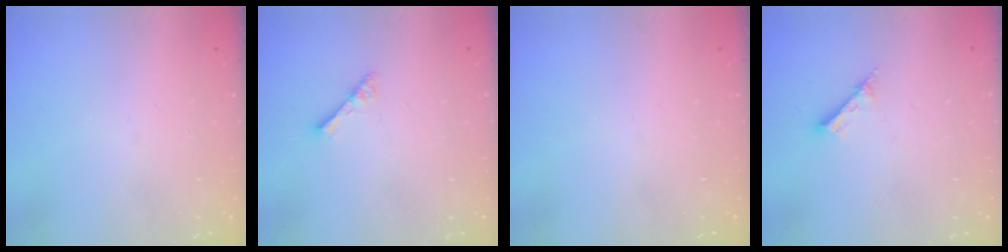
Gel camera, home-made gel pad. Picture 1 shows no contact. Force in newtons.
{"total": 3.3, "press": 3.3, "slide": 0.5}
{"total": 0.0}
{"total": 7.9, "press": 7.8, "slide": 0.8}